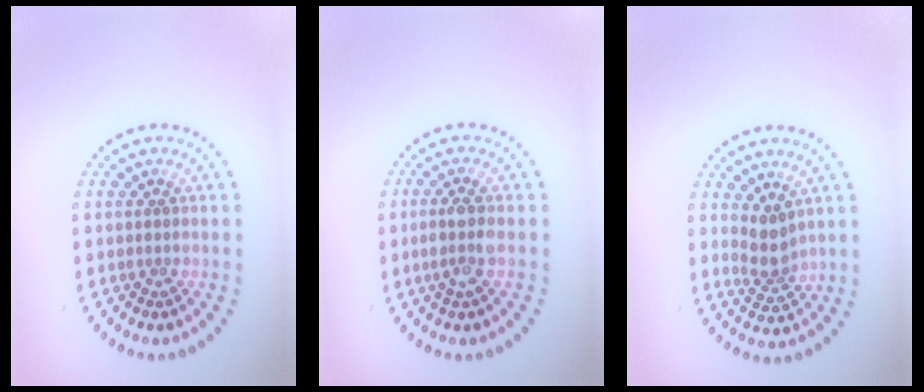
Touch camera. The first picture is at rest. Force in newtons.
{"total": 2.3, "press": 2.1, "slide": 1.1}
{"total": 2.5, "press": 2.0, "slide": 1.6}